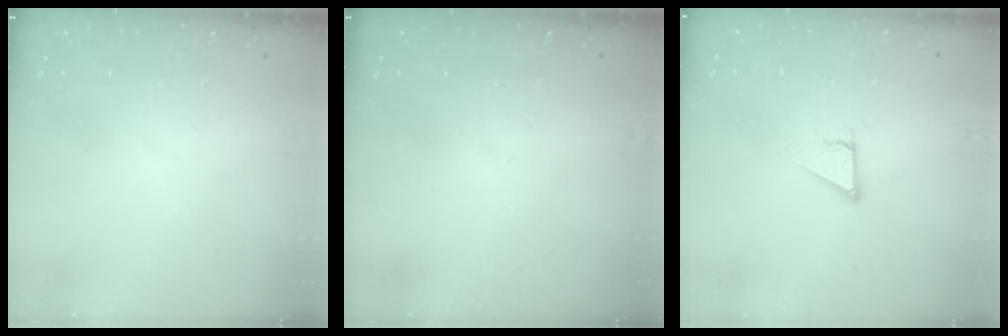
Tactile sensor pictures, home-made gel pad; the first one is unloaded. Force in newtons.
{"total": 0.0}
{"total": 2.9, "press": 2.9, "slide": 0.2}